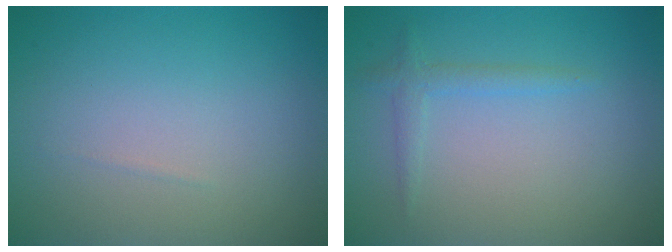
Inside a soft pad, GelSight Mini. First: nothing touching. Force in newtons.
{"total": 1.4, "press": 1.4, "slide": 0.1}